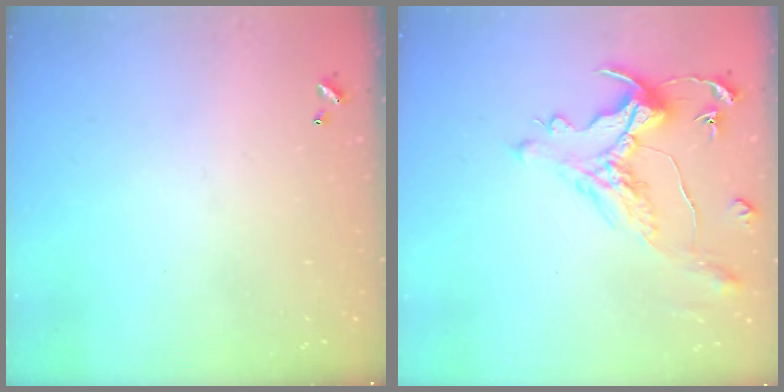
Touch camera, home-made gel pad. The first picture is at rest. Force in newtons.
{"total": 1.0, "press": 0.3, "slide": 1.0}